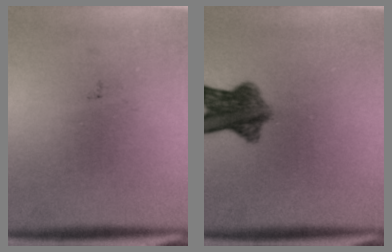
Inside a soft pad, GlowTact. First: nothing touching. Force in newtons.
{"total": 7.3}